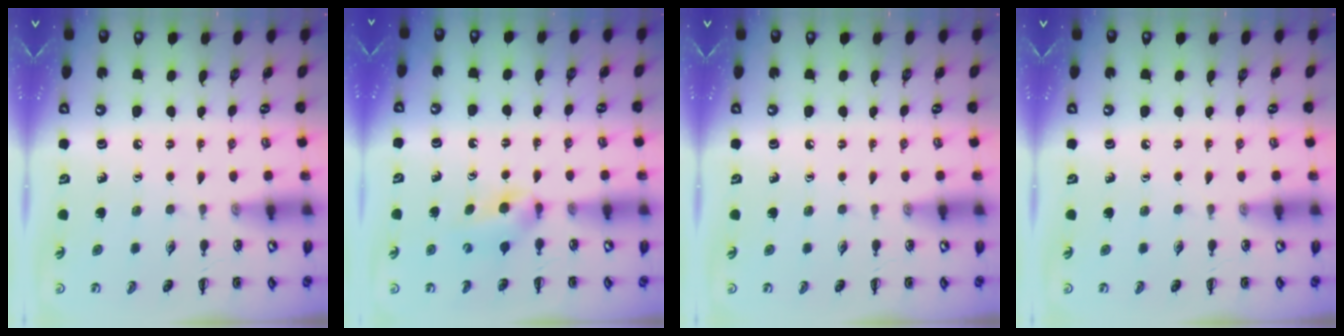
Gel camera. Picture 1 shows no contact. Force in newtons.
{"total": 3.9, "press": 3.7, "slide": 1.4}
{"total": 0.0}
{"total": 0.0}